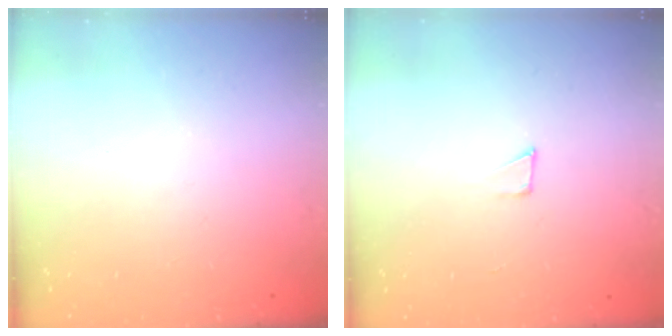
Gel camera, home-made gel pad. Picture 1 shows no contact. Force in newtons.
{"total": 4.3, "press": 4.2, "slide": 0.3}